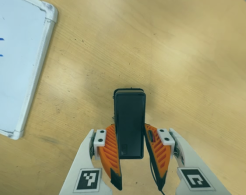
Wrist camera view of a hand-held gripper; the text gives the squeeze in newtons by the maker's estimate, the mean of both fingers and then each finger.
{"total": 4.3, "left": 3.1, "right": 5.6}